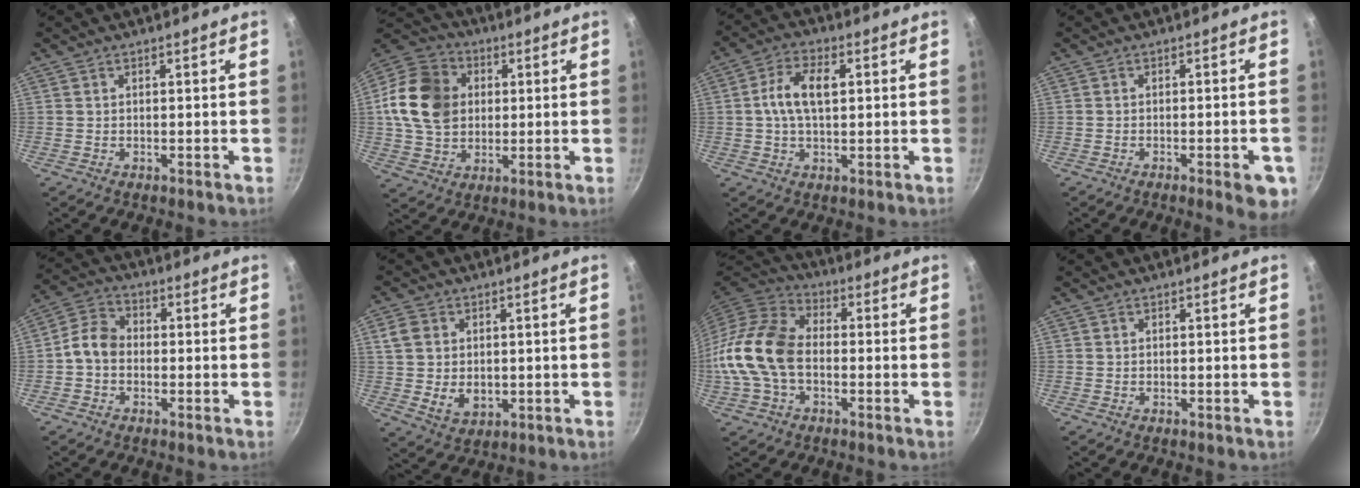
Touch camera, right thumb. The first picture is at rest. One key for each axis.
{"total": 16.1, "fx": 2.4, "fy": 12.8, "fz": 9.5, "tx": -0.157, "ty": 0.013, "tz": 0.034}
{"total": 8.4, "fx": 1.3, "fy": 4.7, "fz": 6.9, "tx": -0.120, "ty": 0.017, "tz": 0.015}
{"total": 6.1, "fx": -2.7, "fy": 1.7, "fz": 5.2, "tx": -0.050, "ty": 0.010, "tz": -0.030}
{"total": 6.2, "fx": -1.1, "fy": 4.8, "fz": 3.7, "tx": -0.054, "ty": 0.024, "tz": -0.040}
{"total": 7.9, "fx": 0.4, "fy": 6.2, "fz": 4.8, "tx": -0.075, "ty": -0.014, "tz": 0.009}
{"total": 15.0, "fx": -2.2, "fy": 10.1, "fz": 10.9, "tx": -0.194, "ty": 0.033, "tz": -0.059}
{"total": 0.0}